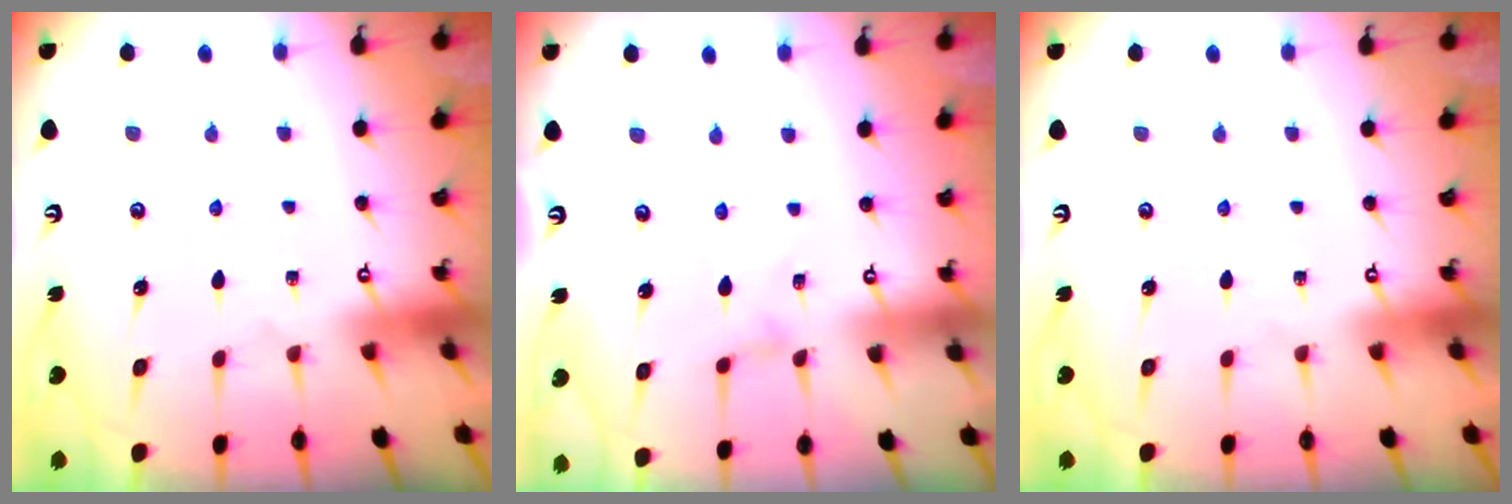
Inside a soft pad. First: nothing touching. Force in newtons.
{"total": 0.7, "press": 0.7, "slide": 0.3}
{"total": 0.0}